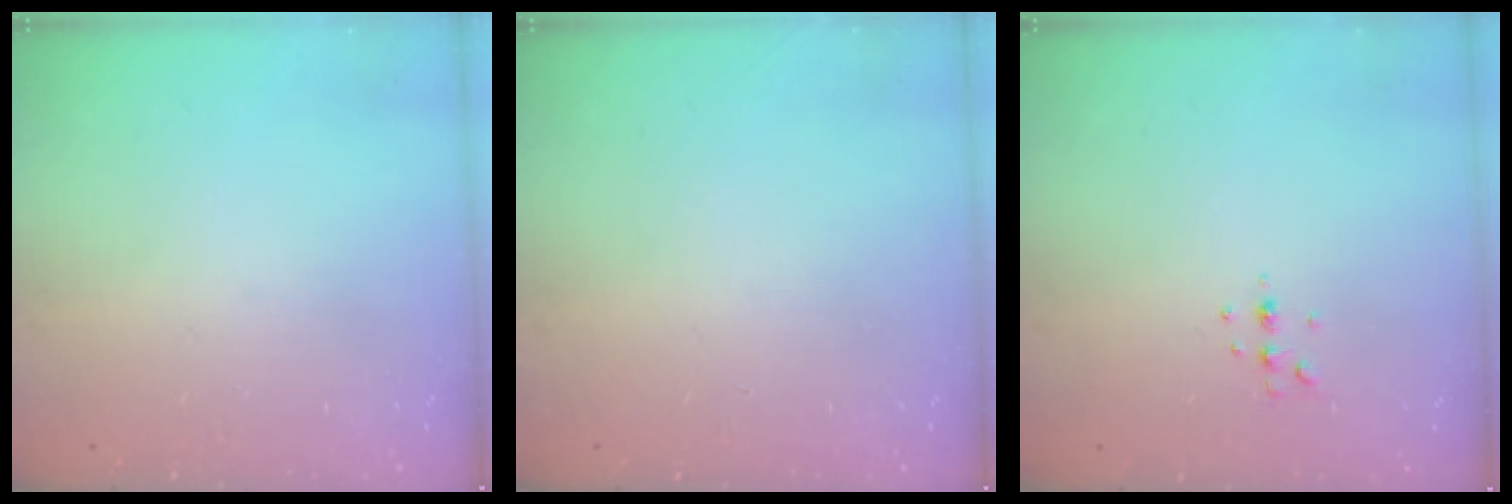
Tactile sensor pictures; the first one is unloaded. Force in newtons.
{"total": 0.0}
{"total": 3.7, "press": 3.6, "slide": 0.7}